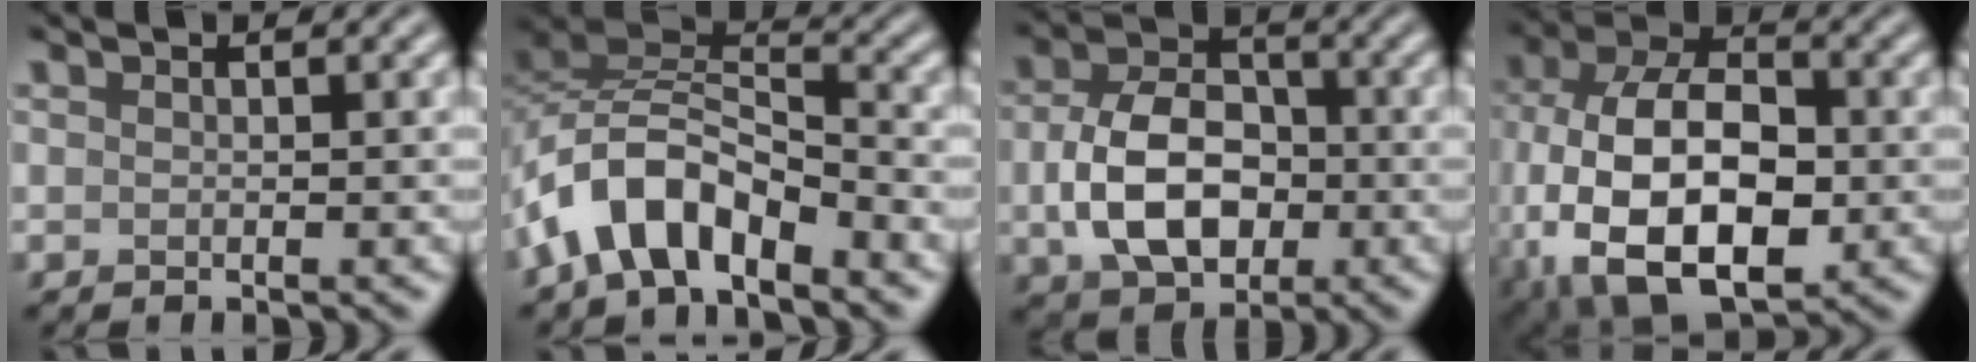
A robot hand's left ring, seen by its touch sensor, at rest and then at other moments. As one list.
[{"total": 7.0, "force": [-4.1, 3.4, 4.4], "torque": [-0.071, 0.005, -0.088]}, {"total": 7.9, "force": [-1.2, 5.4, 5.6], "torque": [-0.116, -0.001, -0.025]}, {"total": 14.6, "force": [-2.9, 9.0, 11.2], "torque": [-0.217, -0.011, -0.054]}]